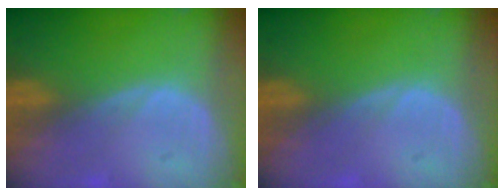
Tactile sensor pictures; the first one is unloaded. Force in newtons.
{"total": 0.0}